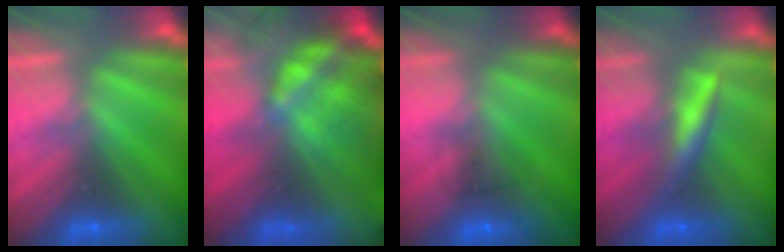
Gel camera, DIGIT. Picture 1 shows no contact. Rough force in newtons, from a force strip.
{"total": 9.8}
{"total": 1.6}
{"total": 2.4}